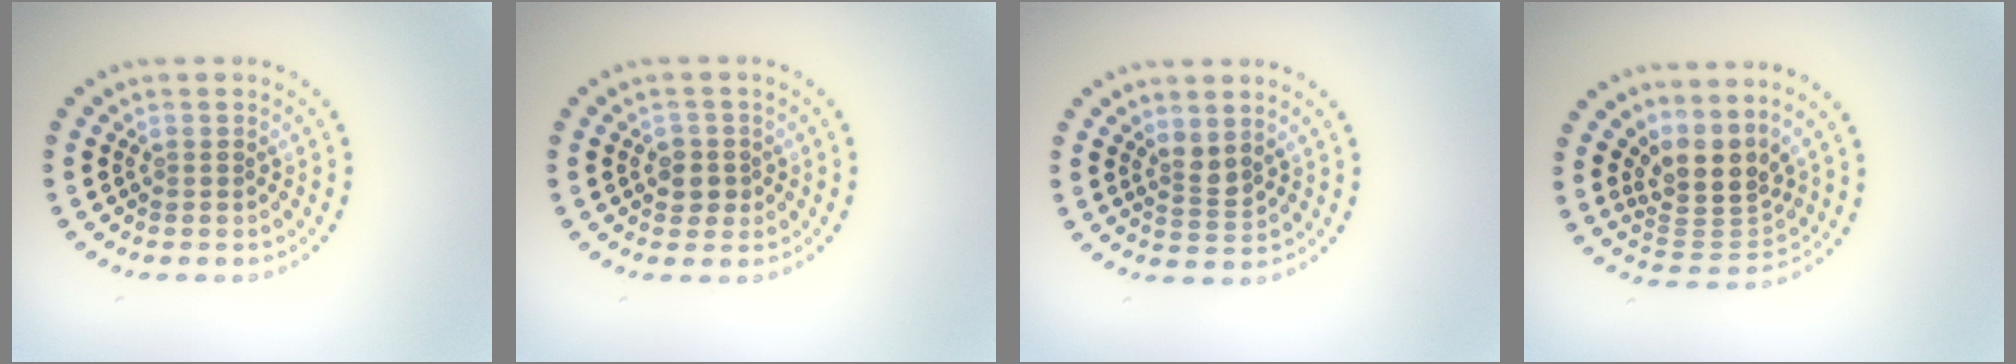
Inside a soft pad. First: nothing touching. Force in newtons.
{"total": 1.8, "press": 1.6, "slide": 0.6}
{"total": 1.7, "press": 1.3, "slide": 1.1}
{"total": 4.1, "press": 3.1, "slide": 2.7}